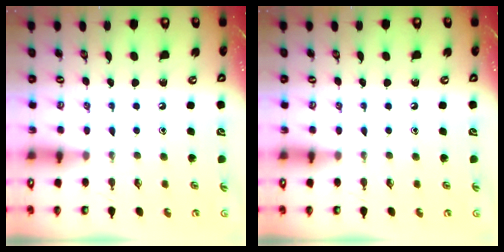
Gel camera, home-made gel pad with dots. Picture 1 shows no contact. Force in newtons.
{"total": 0.0}